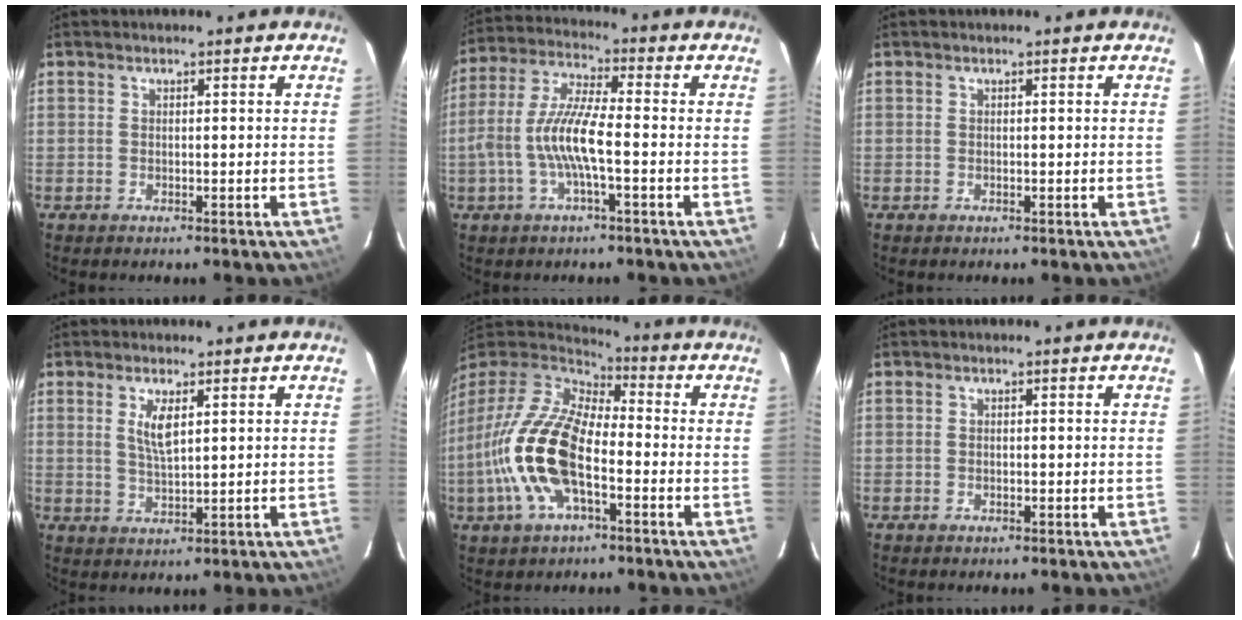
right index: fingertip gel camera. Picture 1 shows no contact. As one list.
[{"total": 10.2, "force": [-2.6, 1.9, 9.7], "torque": [-0.209, 0.003, -0.048]}, {"total": 0.0}, {"total": 4.5, "force": [1.7, 1.4, 4.0], "torque": [-0.075, -0.002, 0.035]}, {"total": 19.0, "force": [-5.2, 8.6, 16.1], "torque": [-0.334, -0.016, -0.105]}, {"total": 0.5, "force": [-0.2, 0.5, 0.1], "torque": [-0.002, 0.000, -0.004]}]